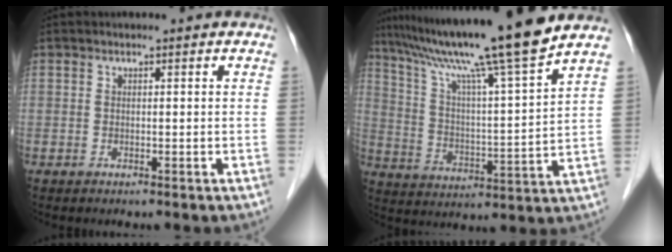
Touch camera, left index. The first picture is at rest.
{"total": 17.7, "force": [14.5, -2.3, 10.0], "torque": [-0.170, -0.018, 0.229]}